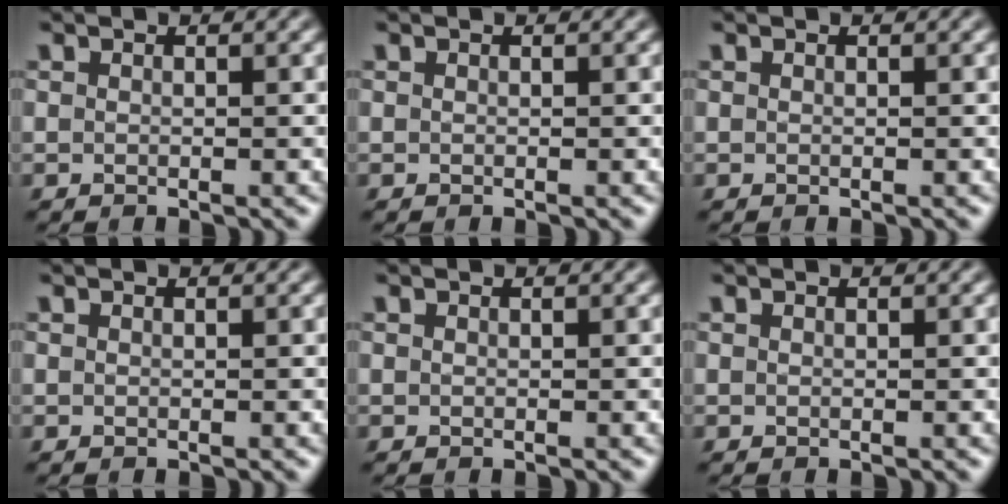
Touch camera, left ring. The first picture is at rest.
{"total": 0.0}
{"total": 0.0}
{"total": 0.0}
{"total": 0.0}
{"total": 0.0}